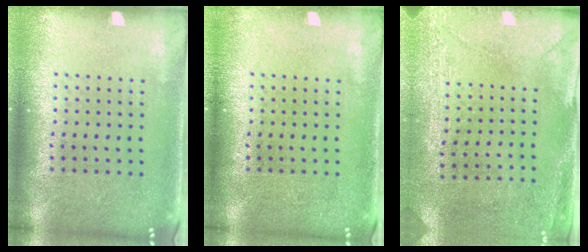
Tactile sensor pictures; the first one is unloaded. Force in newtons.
{"total": 0.6, "press": 0.6, "slide": 0.2}
{"total": 2.9, "press": 2.3, "slide": 1.8}